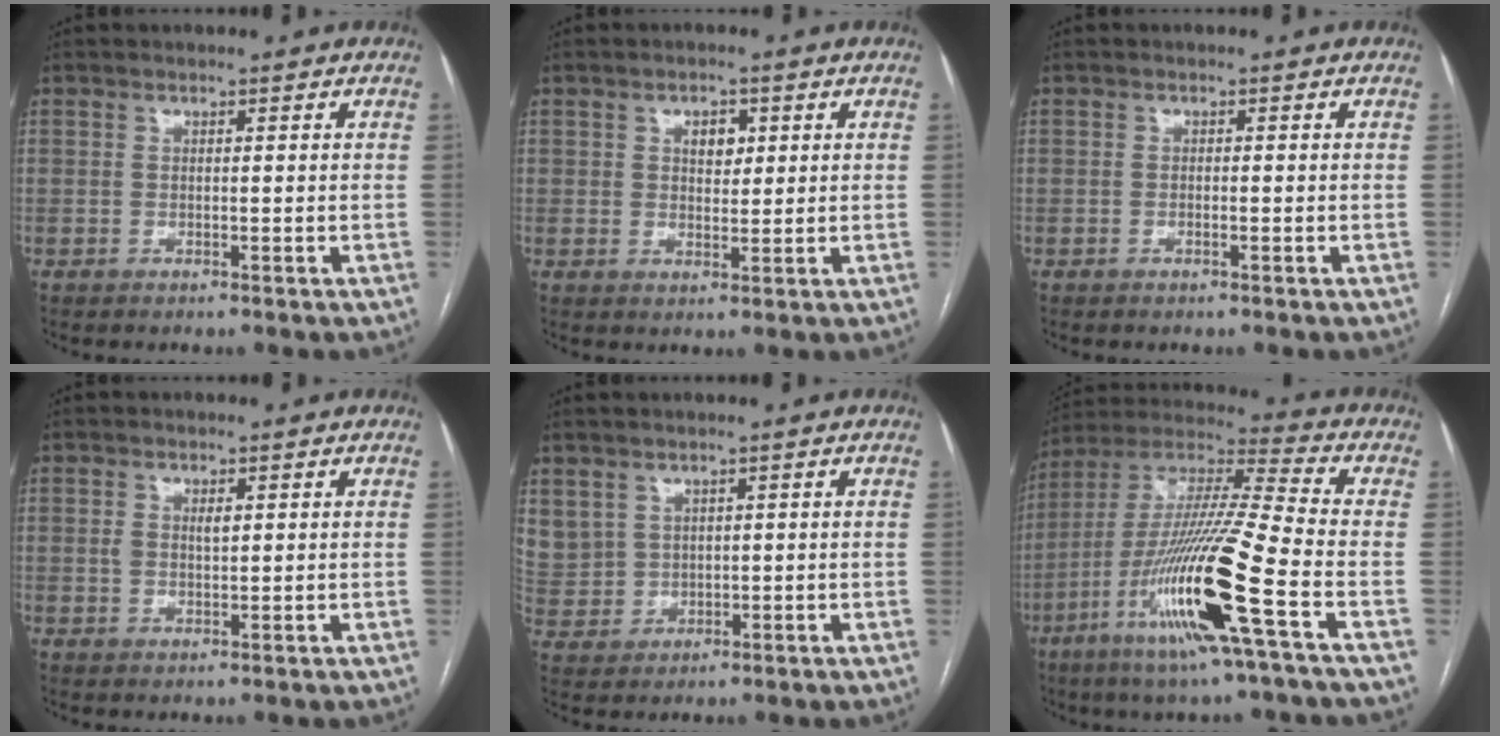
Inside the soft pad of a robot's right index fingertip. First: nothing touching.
{"total": 3.3, "force": [1.1, 2.1, 2.3], "torque": [-0.035, 0.008, 0.019]}
{"total": 0.7, "force": [-0.4, 0.2, 0.5], "torque": [-0.011, 0.001, -0.007]}
{"total": 2.5, "force": [0.5, 1.4, 2.0], "torque": [-0.042, 0.004, 0.011]}
{"total": 9.4, "force": [3.1, 8.5, 2.8], "torque": [-0.105, 0.029, 0.086]}
{"total": 20.5, "force": [-8.1, -0.2, 18.9], "torque": [-0.393, -0.030, -0.159]}